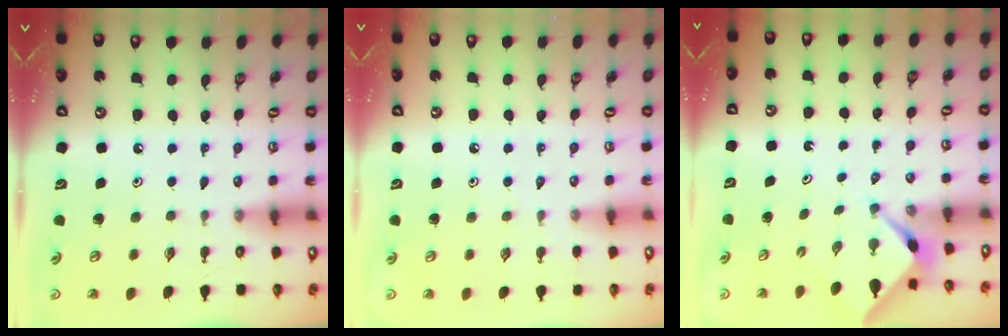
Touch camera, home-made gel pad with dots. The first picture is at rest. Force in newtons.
{"total": 1.8, "press": 1.7, "slide": 0.4}
{"total": 2.2, "press": 2.2, "slide": 0.2}